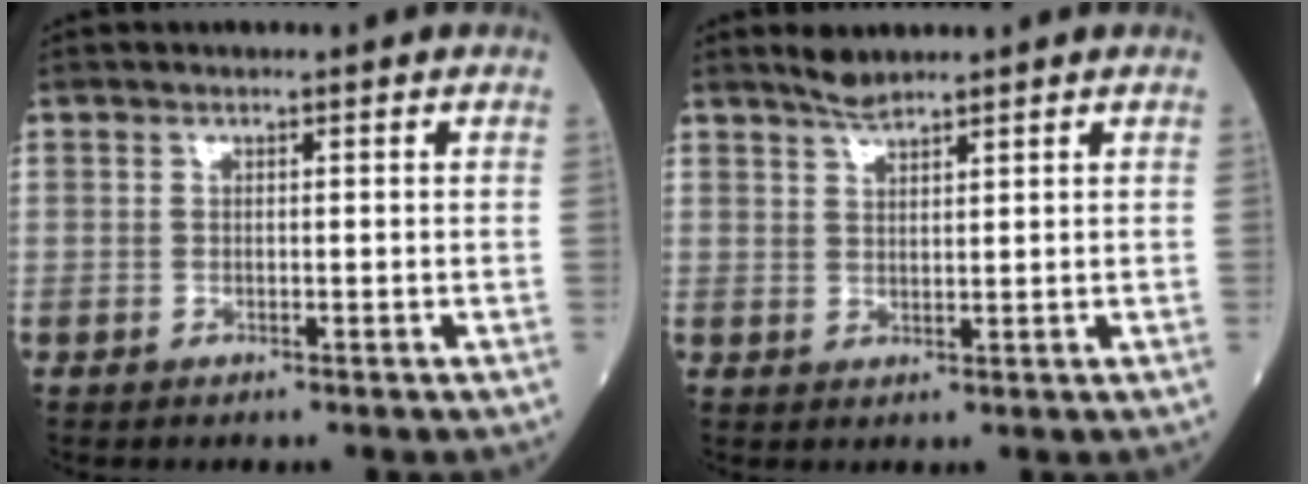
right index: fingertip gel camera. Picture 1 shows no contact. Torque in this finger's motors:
{"motor_torque": [0.38, 0.25, -0.04, 0.00]}